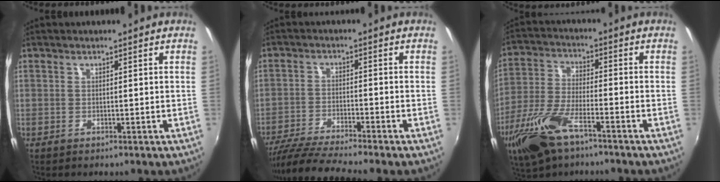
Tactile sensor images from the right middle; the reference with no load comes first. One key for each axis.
{"total": 11.3, "fx": -10.1, "fy": -0.5, "fz": 5.1, "tx": -0.118, "ty": -0.026, "tz": -0.181}
{"total": 13.6, "fx": -8.2, "fy": 4.8, "fz": 9.7, "tx": -0.216, "ty": -0.025, "tz": -0.162}